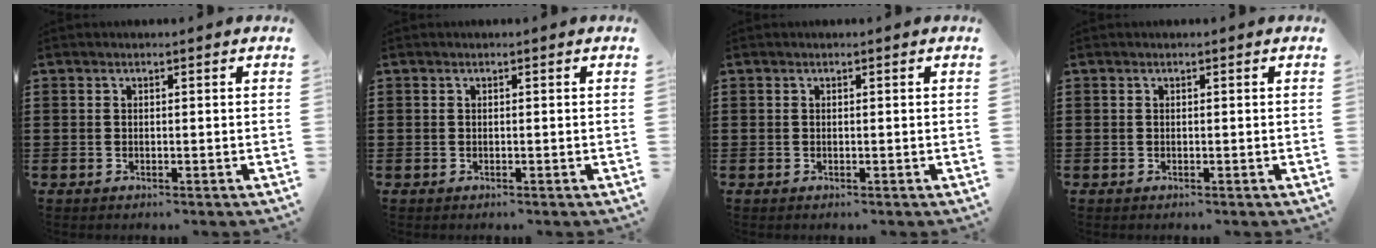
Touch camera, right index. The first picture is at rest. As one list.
[{"total": 0.0}, {"total": 0.0}, {"total": 0.0}]